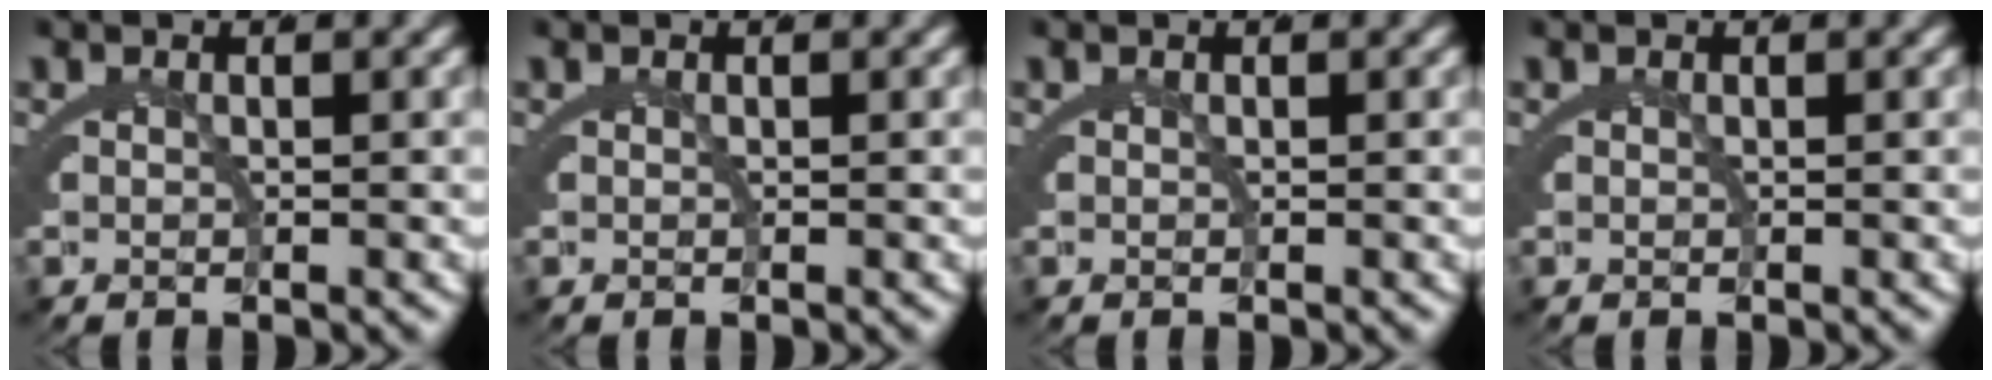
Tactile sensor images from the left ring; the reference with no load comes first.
{"total": 0.0}
{"total": 0.0}
{"total": 0.0}